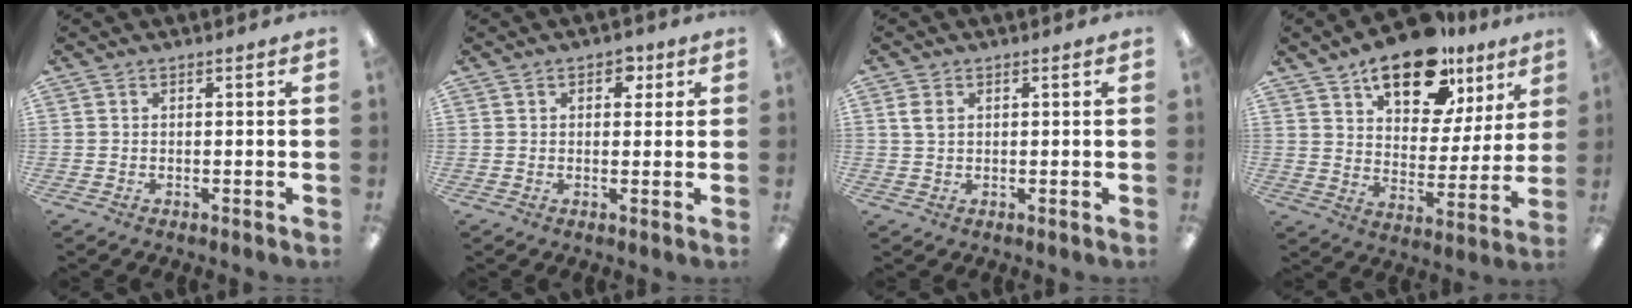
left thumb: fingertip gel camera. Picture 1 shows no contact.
{"total": 3.4, "force": [1.6, 2.2, 2.1], "torque": [-0.012, -0.004, 0.020]}
{"total": 2.8, "force": [0.9, 1.9, 1.9], "torque": [-0.042, 0.005, 0.015]}
{"total": 18.0, "force": [12.2, 9.0, 9.9], "torque": [-0.139, -0.067, 0.209]}